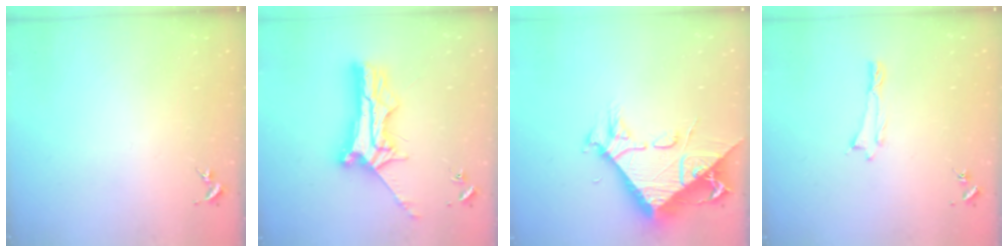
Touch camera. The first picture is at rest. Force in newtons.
{"total": 10.8, "press": 10.8, "slide": 0.6}
{"total": 10.6, "press": 10.6, "slide": 1.1}
{"total": 0.0}